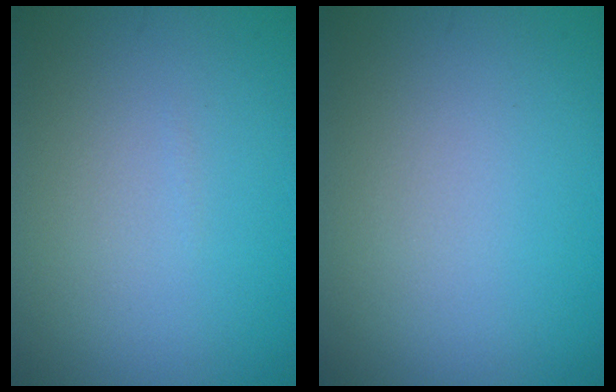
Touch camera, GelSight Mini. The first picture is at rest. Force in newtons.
{"total": 0.0}